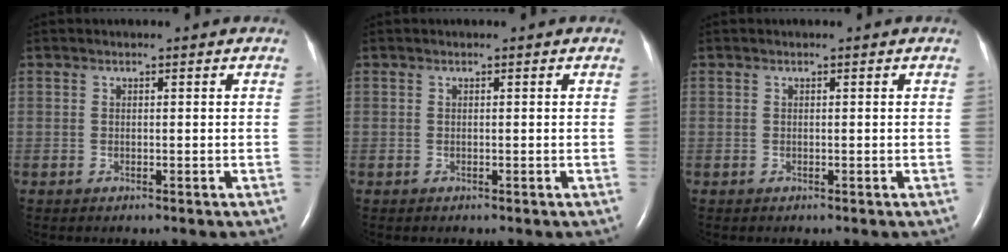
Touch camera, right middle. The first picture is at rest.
{"total": 0.0}
{"total": 0.0}